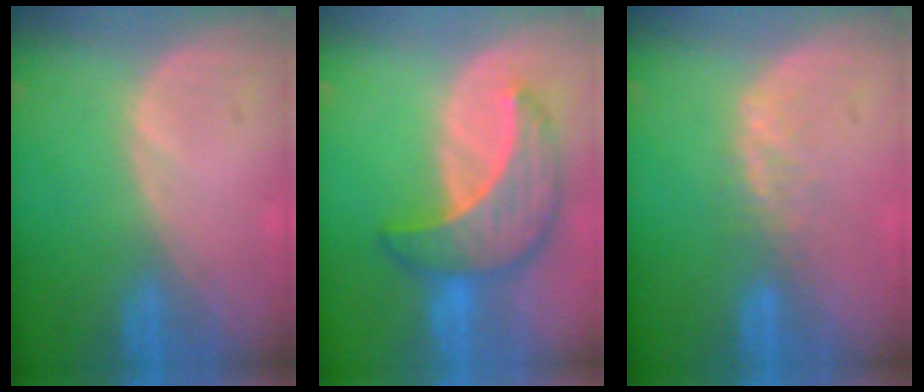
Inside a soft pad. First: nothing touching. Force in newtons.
{"total": 8.8, "press": 8.7, "slide": 0.6}
{"total": 2.3, "press": 2.3, "slide": 0.5}